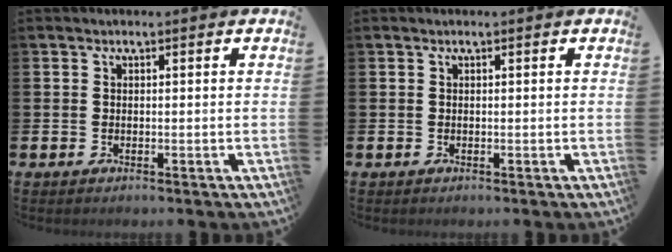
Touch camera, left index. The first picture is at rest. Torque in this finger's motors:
{"motor_torque": [-0.03, 0.03, 0.00, 0.00]}